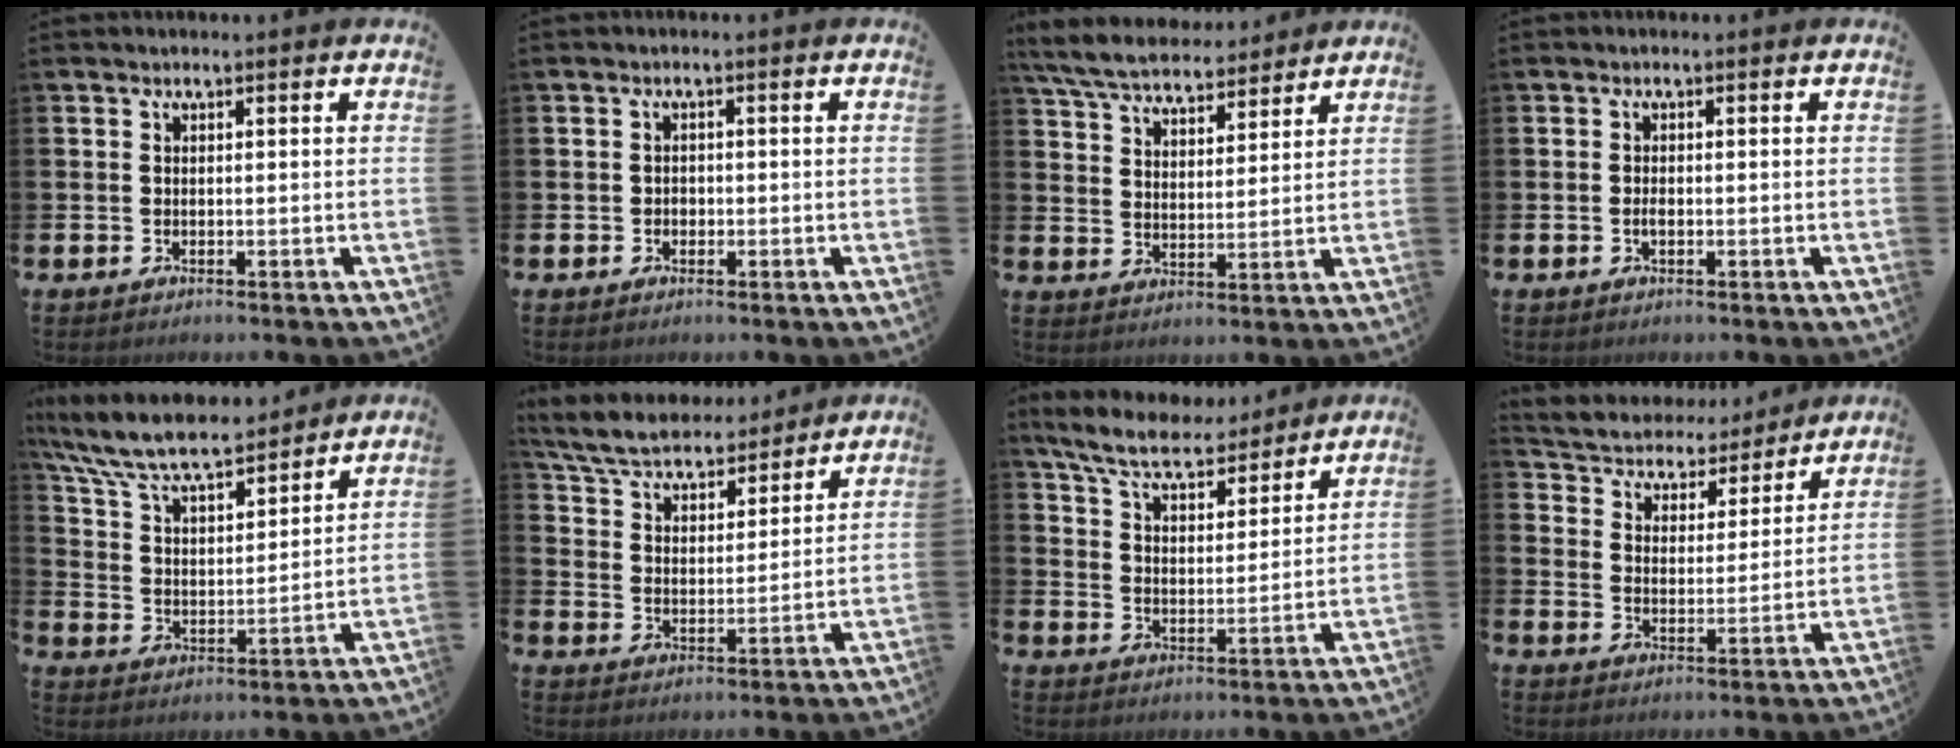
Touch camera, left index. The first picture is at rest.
{"total": 1.0, "force": [-0.4, 0.9, 0.2], "torque": [-0.006, 0.005, -0.009]}
{"total": 6.6, "force": [6.2, 1.5, 1.6], "torque": [-0.060, -0.025, 0.113]}
{"total": 0.9, "force": [-0.3, 0.4, 0.8], "torque": [-0.015, -0.001, -0.006]}
{"total": 9.2, "force": [8.4, 1.9, 3.3], "torque": [-0.104, -0.049, 0.147]}
{"total": 6.5, "force": [6.2, 1.5, 1.4], "torque": [-0.063, -0.039, 0.108]}
{"total": 7.6, "force": [7.0, 1.6, 2.6], "torque": [-0.084, -0.033, 0.124]}
{"total": 5.1, "force": [4.8, 1.9, 0.0], "torque": [-0.030, -0.044, 0.078]}